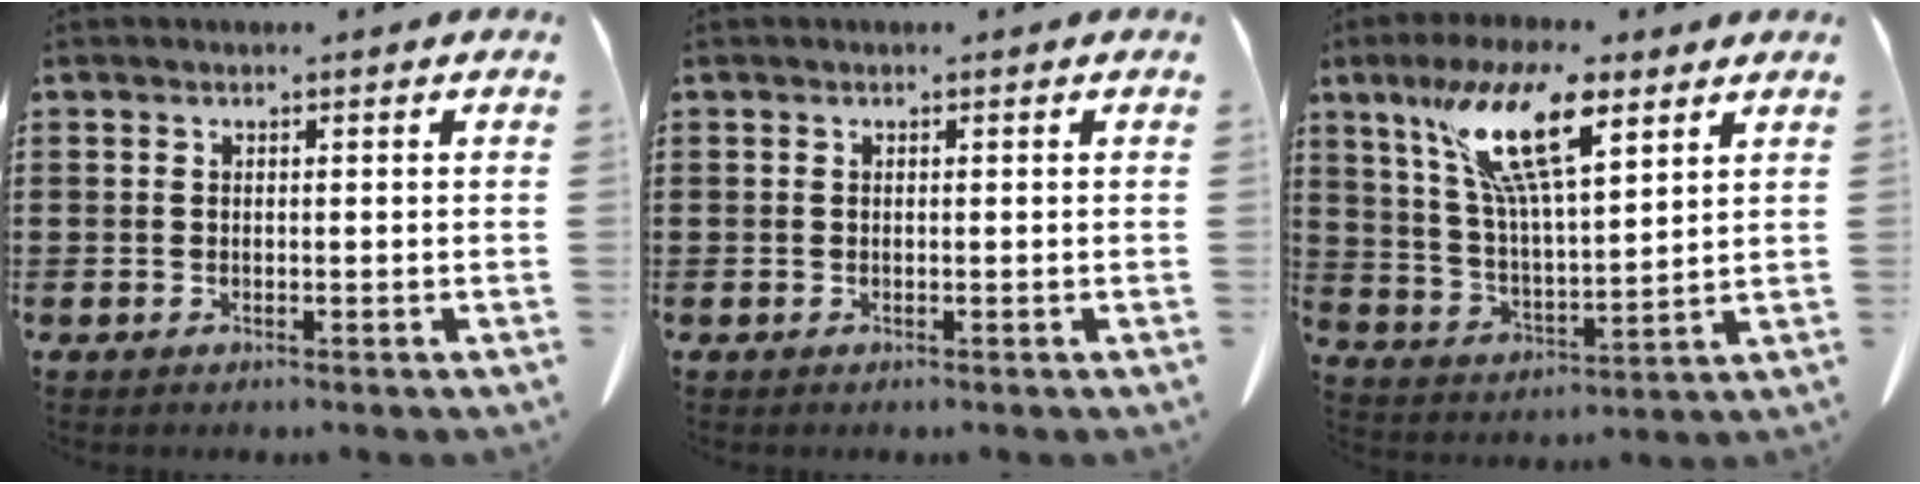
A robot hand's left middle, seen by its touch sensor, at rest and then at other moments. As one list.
[{"total": 0.0}, {"total": 13.9, "force": [8.4, 3.8, 10.4], "torque": [-0.225, -0.013, 0.146]}]